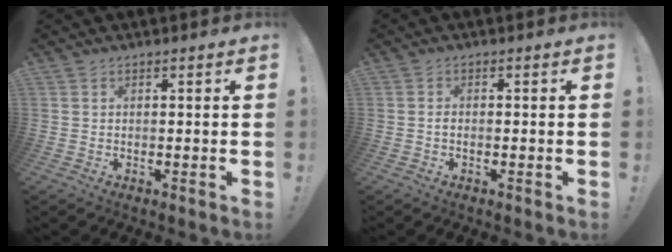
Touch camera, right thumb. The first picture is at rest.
{"total": 1.0, "force": [-0.7, 0.3, 0.7], "torque": [-0.019, 0.004, -0.012]}